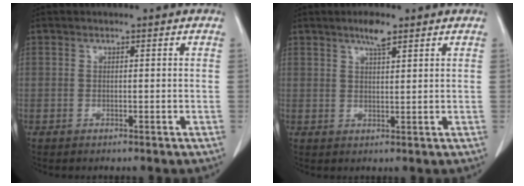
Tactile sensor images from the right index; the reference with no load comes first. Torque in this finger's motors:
{"motor_torque": [0.30, 0.28, 0.01, 0.04]}